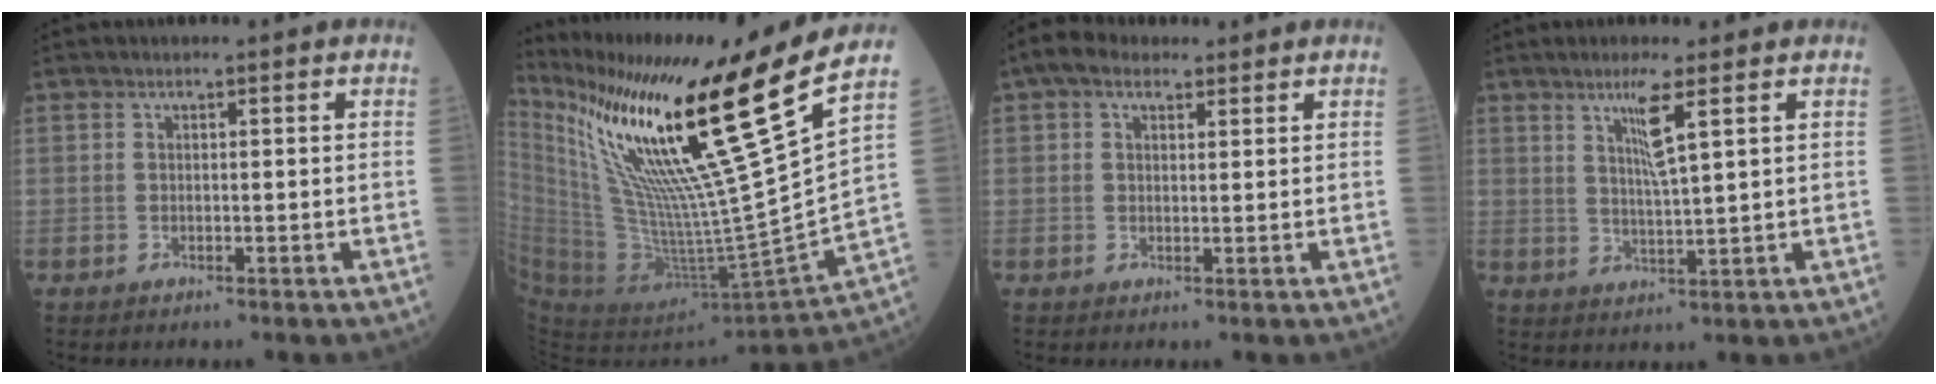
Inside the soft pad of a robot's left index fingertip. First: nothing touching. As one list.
[{"total": 28.3, "force": [17.8, -3.4, 21.8], "torque": [-0.378, -0.059, 0.303]}, {"total": 4.3, "force": [2.8, 2.6, 2.2], "torque": [-0.053, 0.032, 0.054]}, {"total": 5.0, "force": [2.6, -0.2, 4.3], "torque": [-0.083, -0.009, 0.051]}]